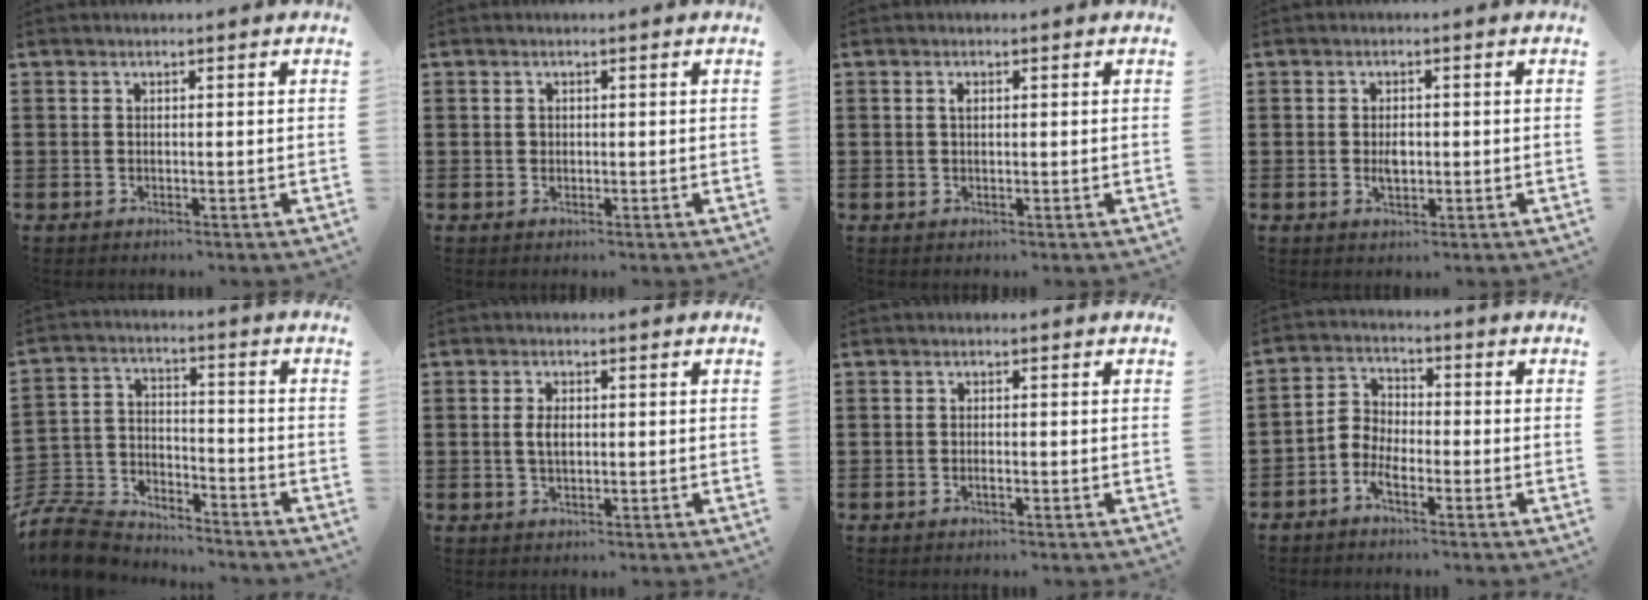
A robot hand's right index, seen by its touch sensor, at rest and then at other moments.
{"total": 0.8, "force": [0.2, 0.7, 0.3], "torque": [-0.008, 0.003, 0.005]}
{"total": 1.0, "force": [0.3, 0.5, 0.8], "torque": [-0.018, 0.002, 0.005]}
{"total": 2.3, "force": [-0.1, 1.3, 1.9], "torque": [-0.039, 0.004, -0.003]}
{"total": 9.1, "force": [-8.6, 2.2, 1.6], "torque": [-0.052, 0.014, -0.176]}
{"total": 2.7, "force": [0.2, 1.4, 2.3], "torque": [-0.054, 0.004, -0.001]}
{"total": 0.7, "force": [-0.3, 0.1, 0.6], "torque": [-0.010, -0.003, -0.005]}
{"total": 3.7, "force": [-2.4, 2.1, 1.9], "torque": [-0.059, 0.006, -0.054]}